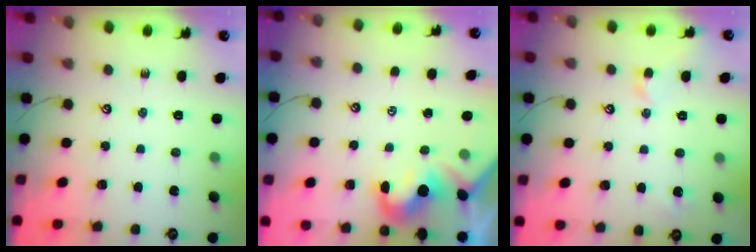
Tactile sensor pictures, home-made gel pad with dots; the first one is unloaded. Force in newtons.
{"total": 1.7, "press": 1.5, "slide": 0.8}
{"total": 1.3, "press": 1.2, "slide": 0.4}